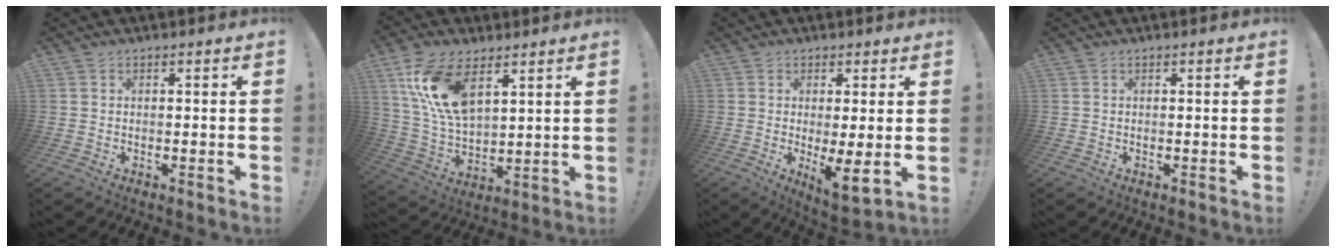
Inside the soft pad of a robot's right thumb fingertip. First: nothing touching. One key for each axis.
{"total": 15.6, "fx": 7.8, "fy": 8.0, "fz": 10.8, "tx": -0.227, "ty": -0.028, "tz": 0.147}
{"total": 6.8, "fx": 0.2, "fy": 0.9, "fz": 6.7, "tx": -0.084, "ty": -0.032, "tz": 0.006}
{"total": 0.0}